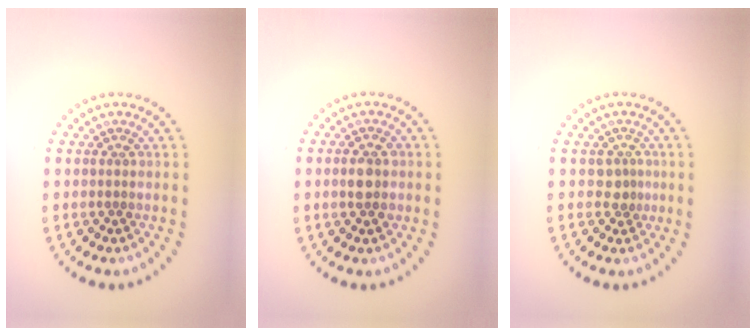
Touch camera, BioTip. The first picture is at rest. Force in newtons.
{"total": 2.5, "press": 2.5, "slide": 0.2}
{"total": 1.6, "press": 1.3, "slide": 1.0}